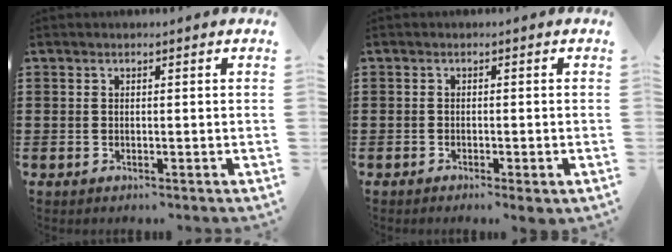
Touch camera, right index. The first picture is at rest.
{"total": 0.9, "force": [-0.8, 0.2, 0.3], "torque": [-0.008, -0.003, -0.014]}